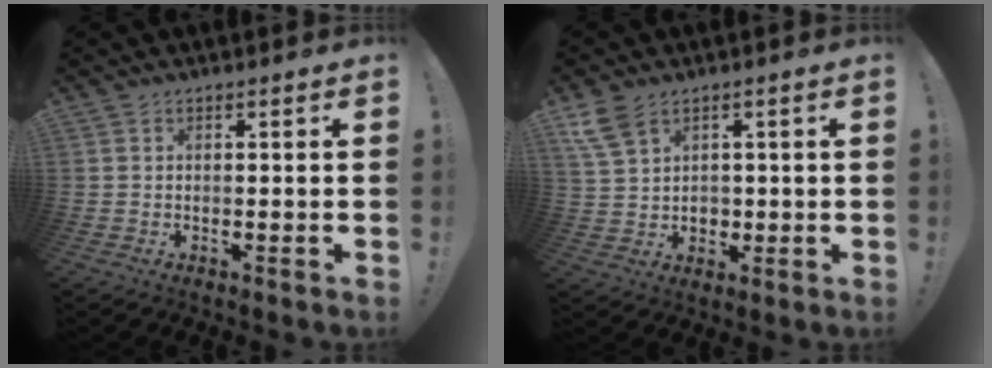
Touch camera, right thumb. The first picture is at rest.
{"total": 8.8, "force": [4.6, 6.2, 4.2], "torque": [-0.096, -0.013, 0.093]}